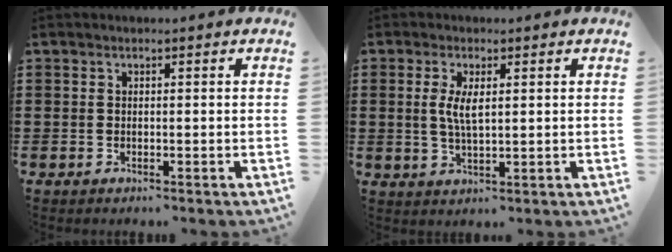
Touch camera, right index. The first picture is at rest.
{"total": 4.0, "force": [0.7, 1.2, 3.7], "torque": [-0.075, 0.004, 0.011]}